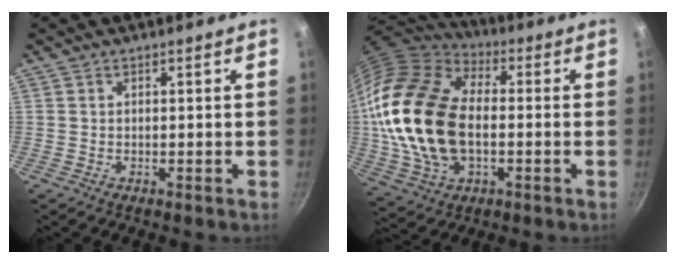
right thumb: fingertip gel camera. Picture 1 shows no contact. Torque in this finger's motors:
{"motor_torque": [-0.42, 2.32, 2.77, 0.00, 0.33]}